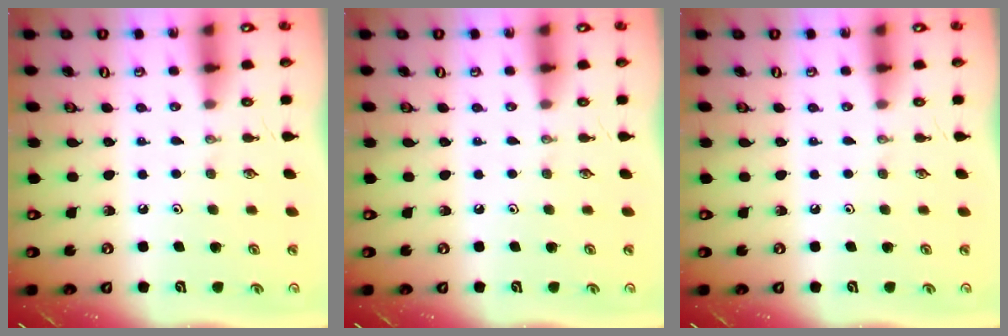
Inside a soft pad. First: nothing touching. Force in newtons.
{"total": 0.0}
{"total": 0.0}